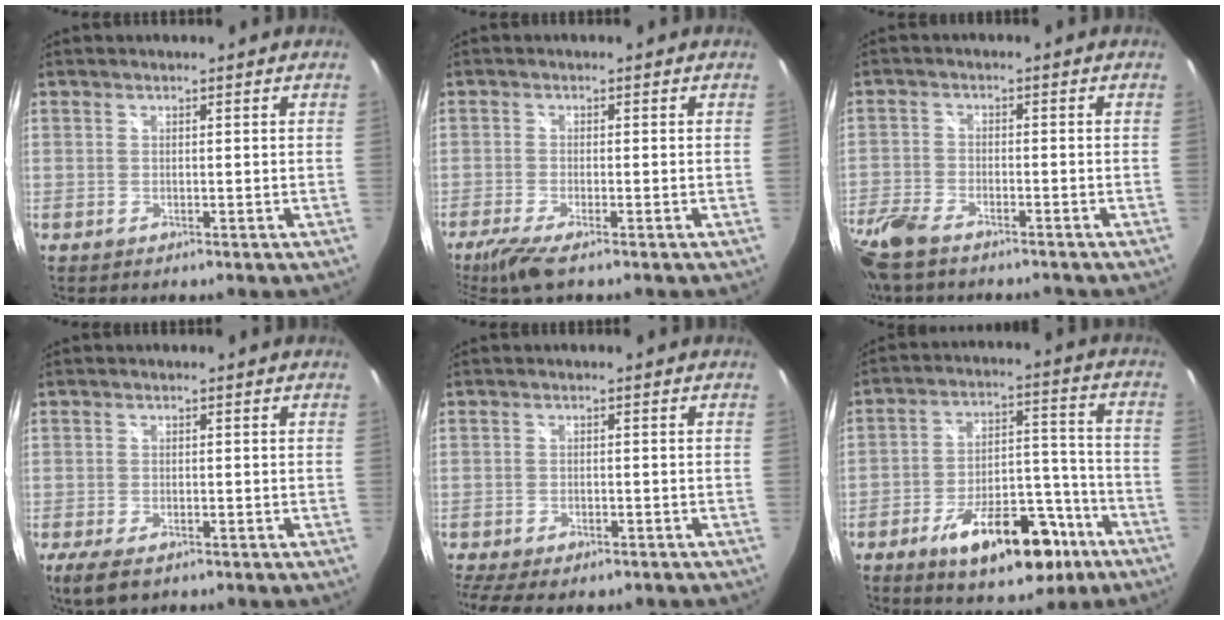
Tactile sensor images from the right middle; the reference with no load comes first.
{"total": 5.5, "force": [-4.0, 0.3, 3.7], "torque": [-0.088, -0.023, -0.077]}
{"total": 12.2, "force": [-9.4, 4.7, 6.3], "torque": [-0.173, -0.036, -0.182]}
{"total": 5.6, "force": [-3.5, 2.4, 3.6], "torque": [-0.082, -0.024, -0.060]}
{"total": 9.2, "force": [-7.0, 3.5, 4.9], "torque": [-0.120, -0.037, -0.111]}
{"total": 18.3, "force": [-11.0, 8.1, 12.1], "torque": [-0.196, 0.015, -0.155]}